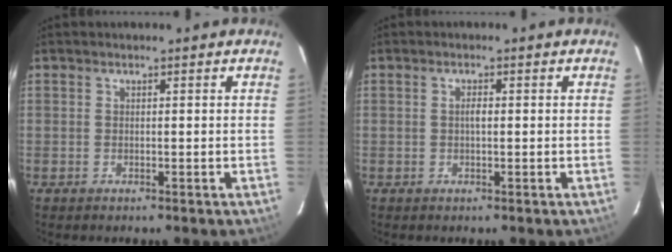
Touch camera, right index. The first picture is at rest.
{"total": 1.2, "force": [0.0, 0.5, 1.1], "torque": [-0.021, 0.004, -0.001]}